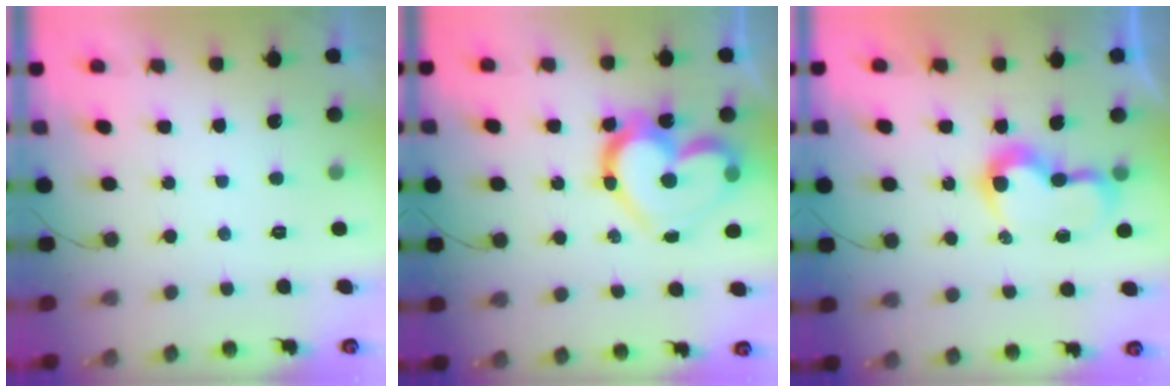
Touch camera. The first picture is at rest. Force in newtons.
{"total": 18.6, "press": 18.5, "slide": 2.0}
{"total": 8.7, "press": 8.7, "slide": 0.3}